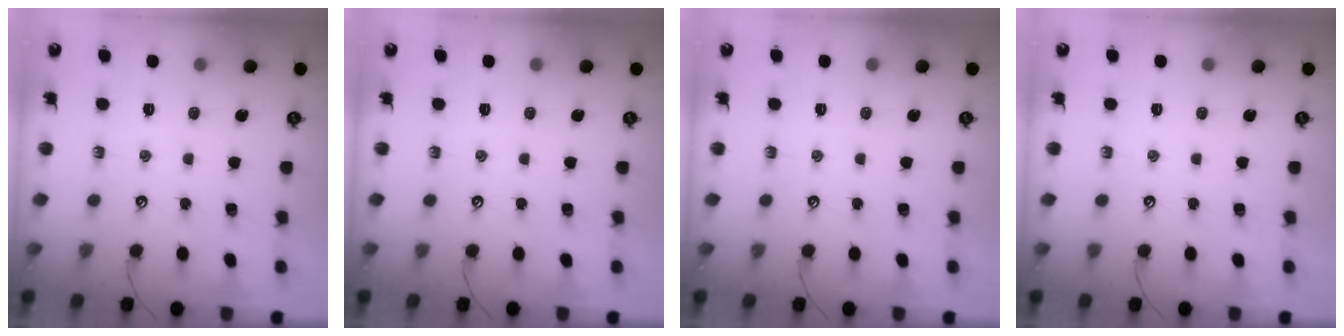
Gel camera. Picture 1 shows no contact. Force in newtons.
{"total": 0.0}
{"total": 0.0}
{"total": 0.0}